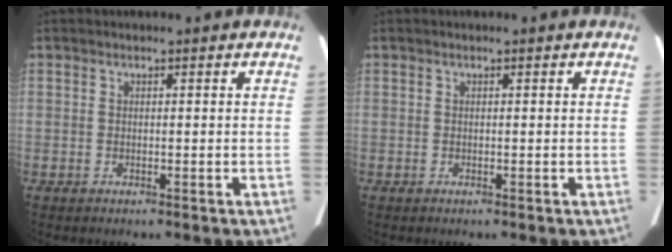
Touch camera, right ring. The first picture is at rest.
{"total": 0.0}